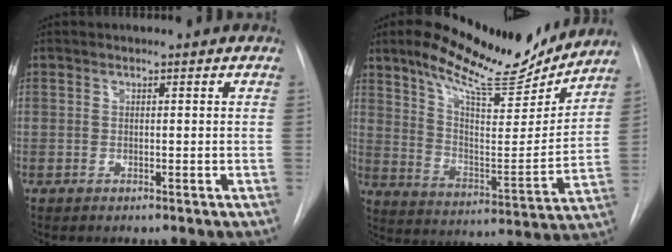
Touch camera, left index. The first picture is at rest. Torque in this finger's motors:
{"motor_torque": [1.04, -1.10, 0.48, 0.14]}